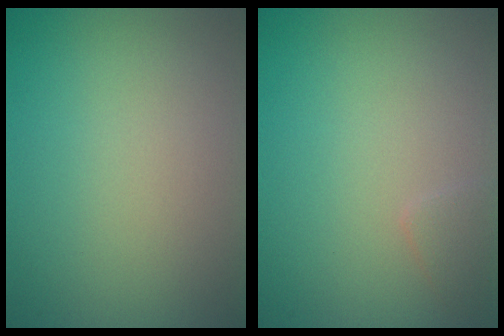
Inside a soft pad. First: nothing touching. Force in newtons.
{"total": 0.9, "press": 0.9, "slide": 0.1}